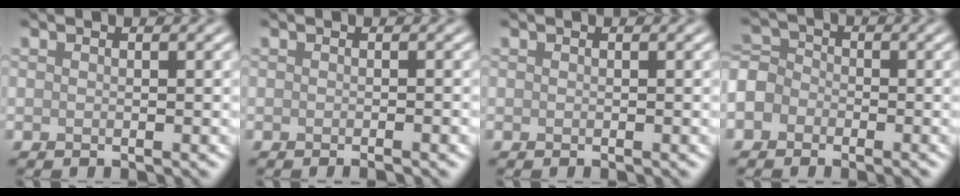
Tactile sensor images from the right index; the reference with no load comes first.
{"total": 1.0, "force": [-0.6, 0.0, 0.8], "torque": [-0.008, -0.001, -0.008]}
{"total": 0.0}
{"total": 5.0, "force": [-2.5, 4.1, 1.6], "torque": [-0.014, 0.008, -0.057]}